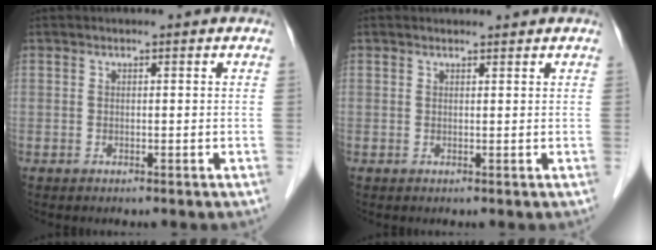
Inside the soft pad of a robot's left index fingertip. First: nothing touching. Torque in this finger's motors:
{"motor_torque": [0.23, -0.42, -0.03, -0.02]}